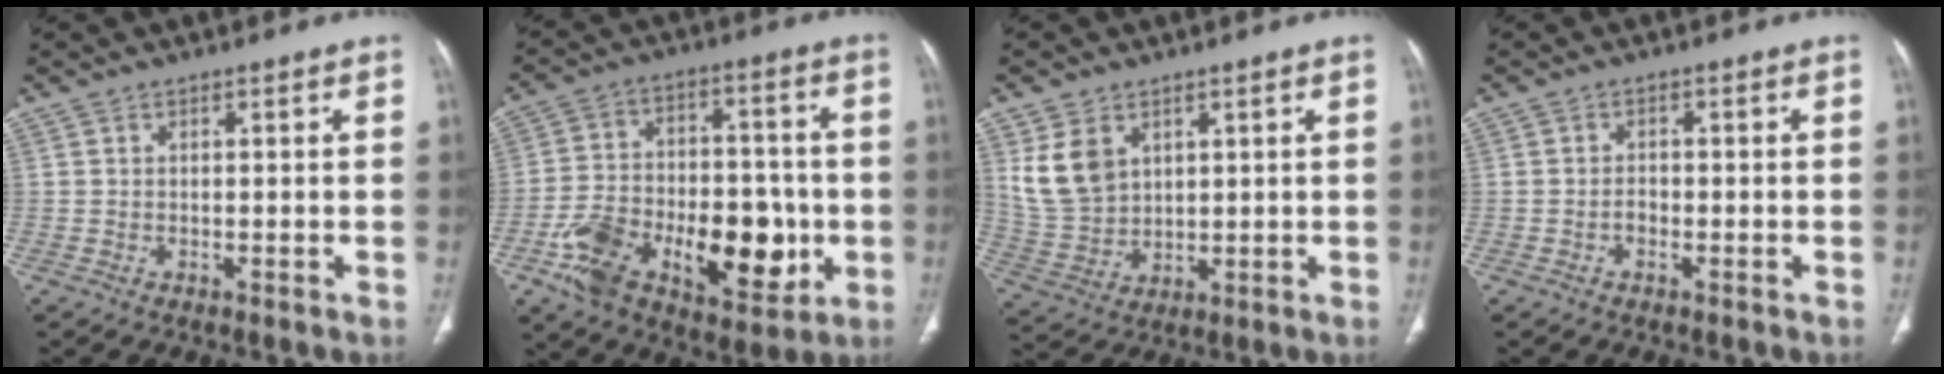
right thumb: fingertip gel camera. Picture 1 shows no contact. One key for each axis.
{"total": 23.5, "fx": -6.9, "fy": 13.1, "fz": 18.2, "tx": -0.278, "ty": 0.024, "tz": -0.093}
{"total": 9.1, "fx": 3.8, "fy": 6.5, "fz": 5.1, "tx": -0.088, "ty": -0.014, "tz": 0.096}
{"total": 1.5, "fx": -0.7, "fy": 0.9, "fz": 0.9, "tx": -0.015, "ty": 0.005, "tz": -0.014}